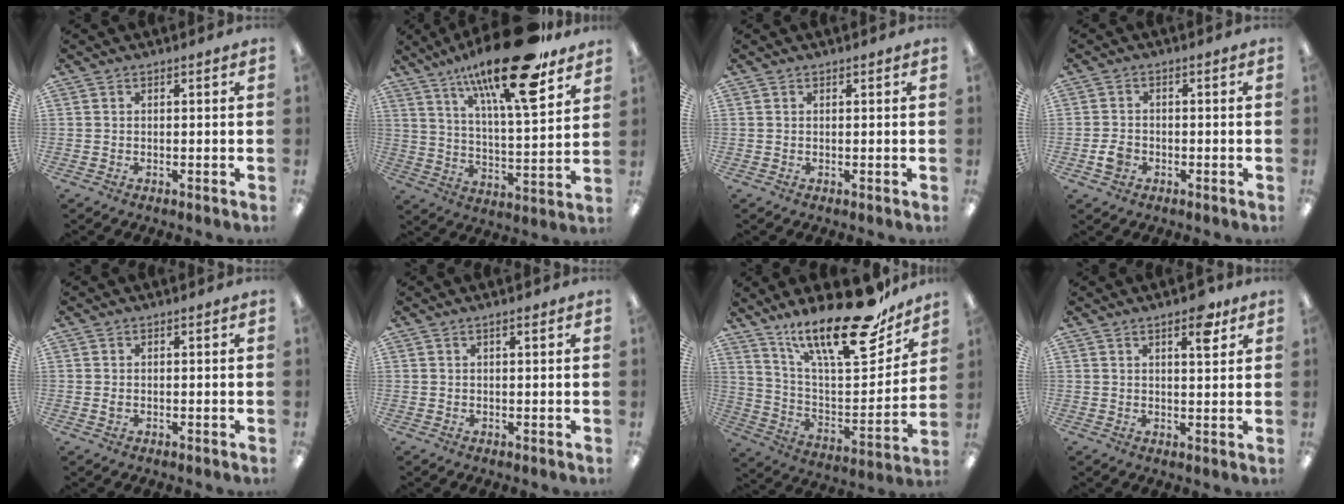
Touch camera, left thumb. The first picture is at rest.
{"total": 22.4, "force": [15.3, 5.7, 15.3], "torque": [-0.249, -0.088, 0.246]}
{"total": 0.5, "force": [0.4, 0.3, -0.1], "torque": [0.002, 0.001, 0.008]}
{"total": 3.3, "force": [-1.3, 2.6, 1.5], "torque": [-0.022, 0.006, -0.021]}
{"total": 0.7, "force": [0.0, 0.6, 0.4], "torque": [-0.009, 0.002, 0.000]}
{"total": 0.8, "force": [0.6, 0.2, 0.4], "torque": [-0.008, 0.001, 0.011]}
{"total": 24.3, "force": [17.8, 7.2, 14.9], "torque": [-0.222, -0.117, 0.295]}
{"total": 6.1, "force": [4.0, 2.3, 3.9], "torque": [-0.039, -0.021, 0.062]}